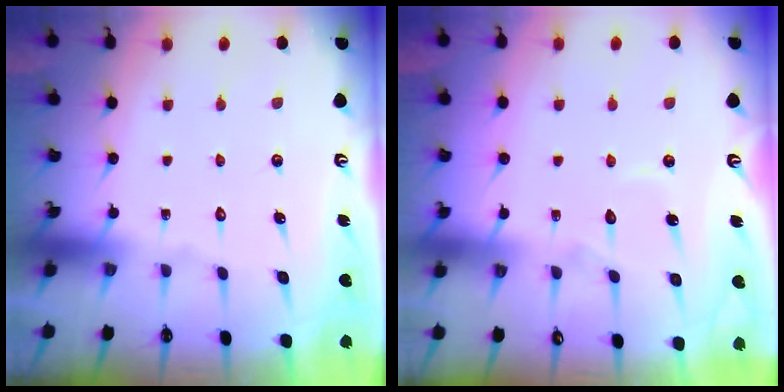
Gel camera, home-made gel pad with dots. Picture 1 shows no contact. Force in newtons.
{"total": 3.7, "press": 3.7, "slide": 0.3}